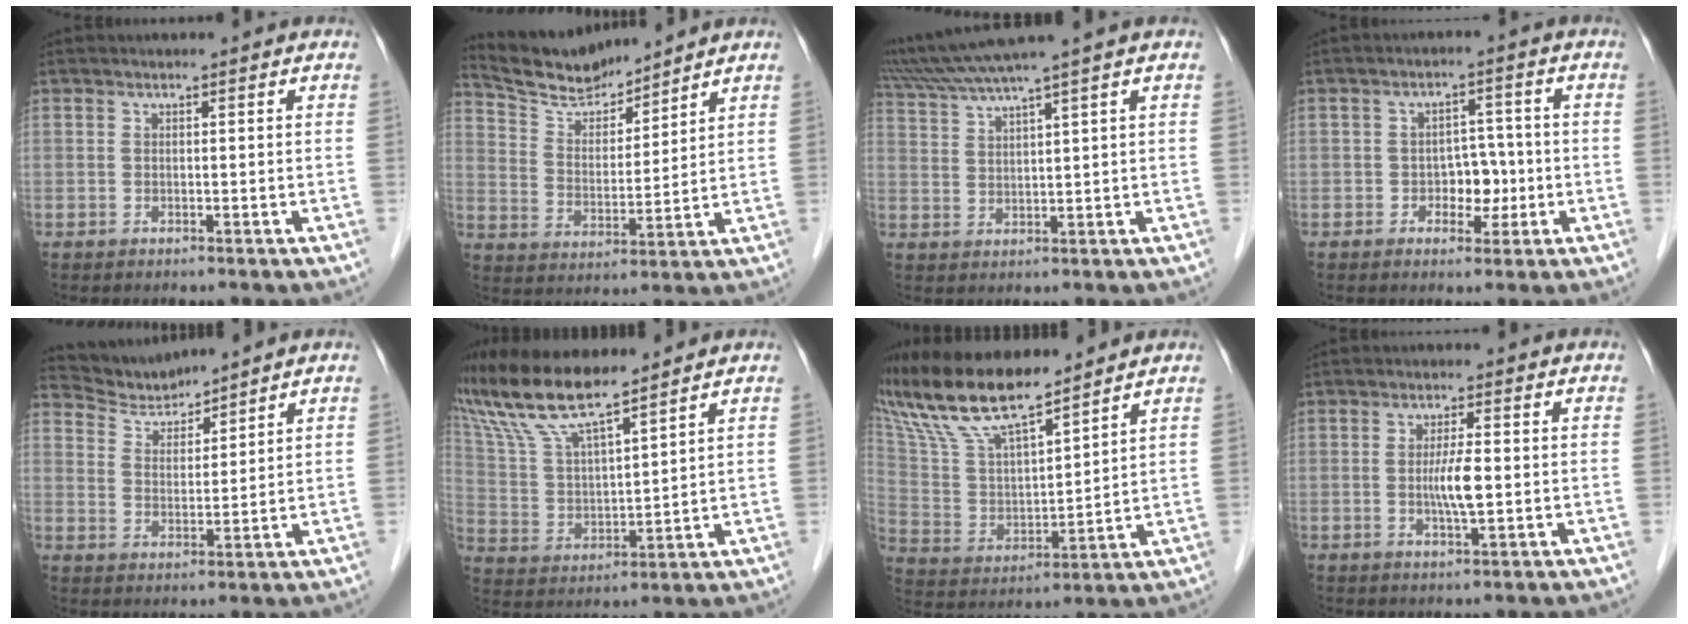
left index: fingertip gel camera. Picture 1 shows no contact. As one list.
[{"total": 9.2, "force": [9.0, 1.2, 1.7], "torque": [-0.047, 0.013, 0.178]}, {"total": 8.4, "force": [6.8, -1.8, 4.5], "torque": [-0.086, 0.021, 0.125]}, {"total": 4.5, "force": [-1.3, 3.0, 3.1], "torque": [-0.043, 0.012, -0.020]}, {"total": 5.6, "force": [5.6, 0.5, -0.3], "torque": [-0.002, 0.010, 0.113]}, {"total": 13.3, "force": [11.3, 1.4, 6.9], "torque": [-0.151, 0.014, 0.221]}, {"total": 17.5, "force": [14.9, 2.8, 8.8], "torque": [-0.182, 0.016, 0.288]}, {"total": 4.1, "force": [-0.5, 0.3, 4.0], "torque": [-0.078, -0.006, -0.011]}]